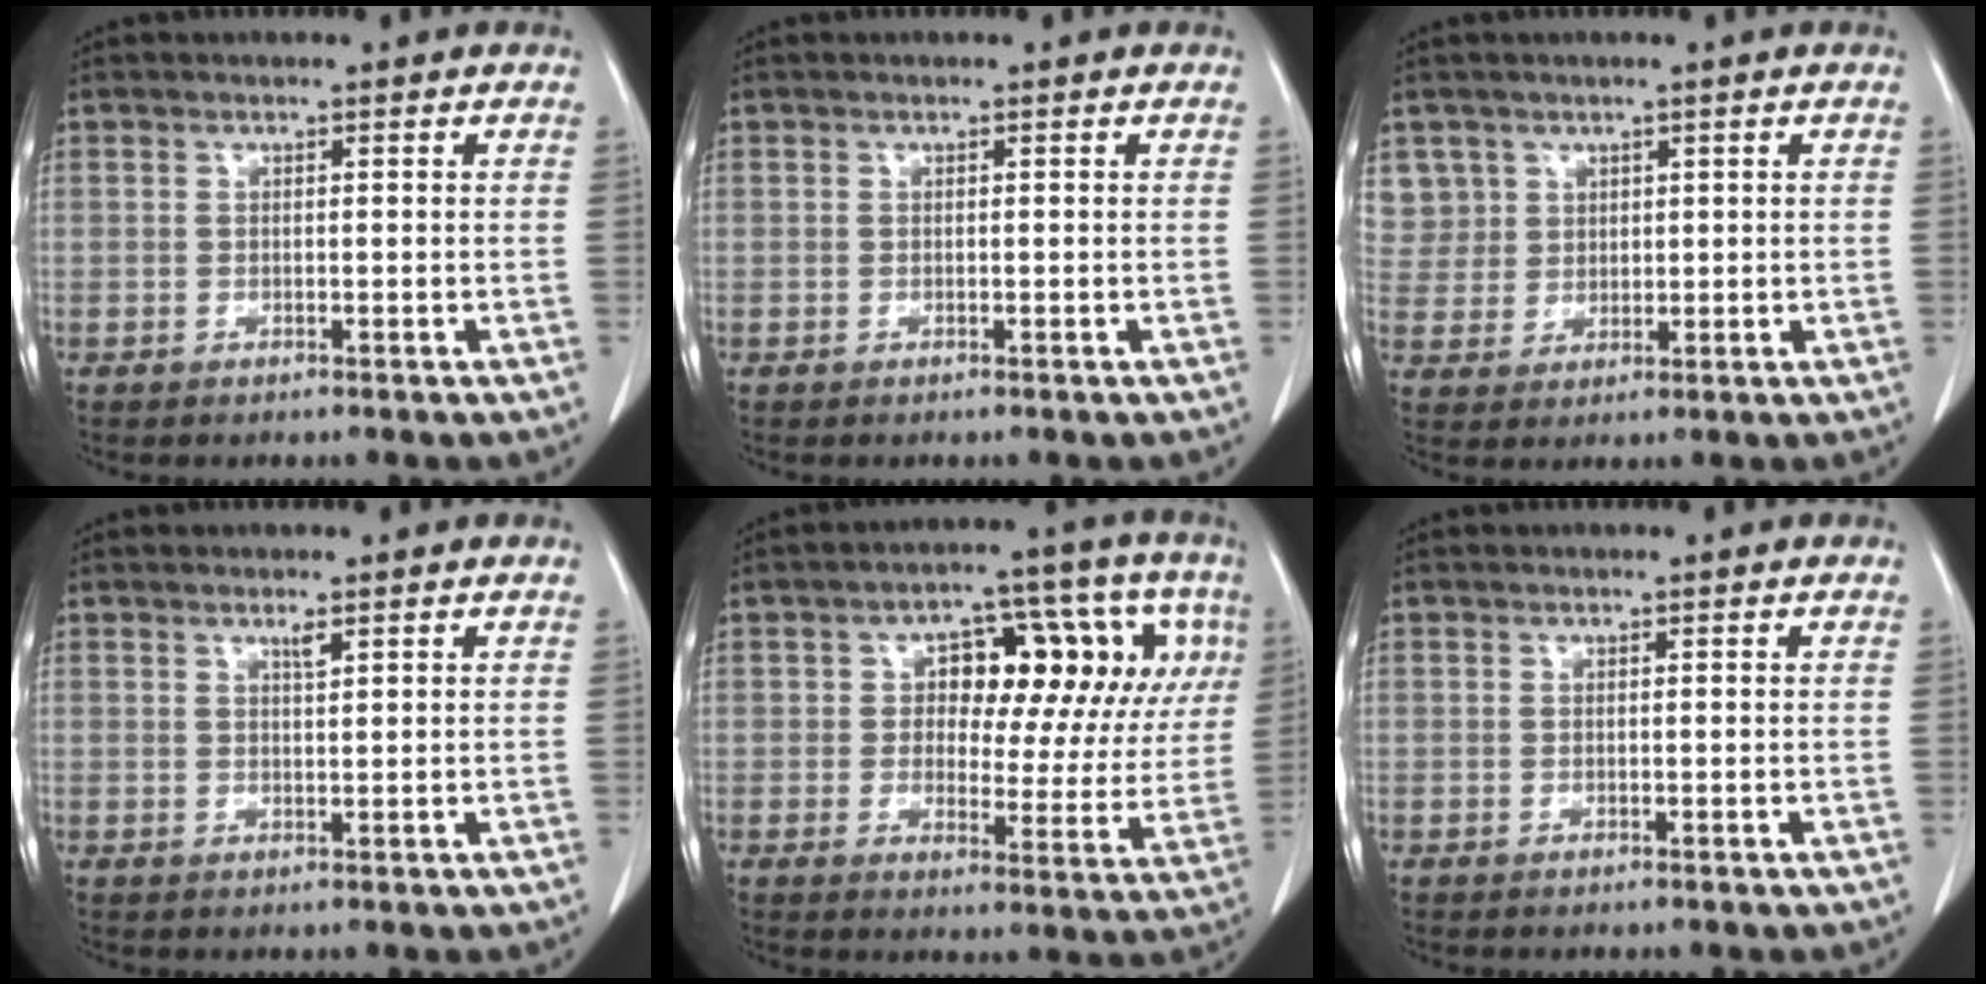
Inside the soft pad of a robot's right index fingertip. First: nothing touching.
{"total": 0.0}
{"total": 5.8, "force": [3.1, 4.9, -0.3], "torque": [0.016, 0.006, 0.066]}
{"total": 1.2, "force": [0.8, 0.0, 0.9], "torque": [-0.017, -0.004, 0.014]}
{"total": 15.9, "force": [4.4, 7.7, 13.2], "torque": [-0.154, 0.039, 0.057]}
{"total": 0.0}